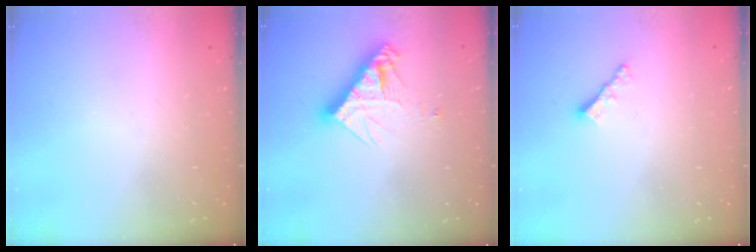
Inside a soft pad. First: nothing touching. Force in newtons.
{"total": 11.9, "press": 11.8, "slide": 1.0}
{"total": 2.9, "press": 2.9, "slide": 0.3}